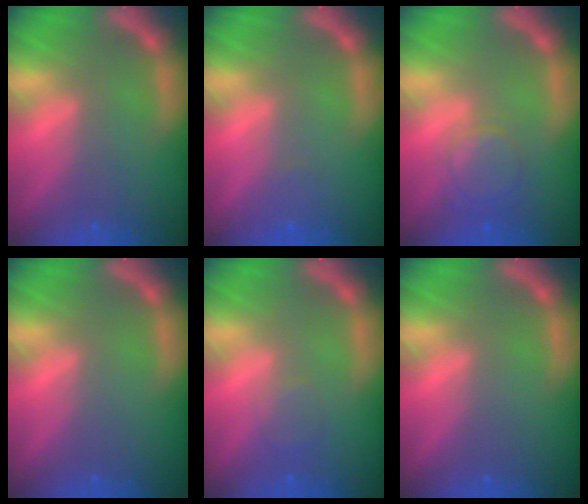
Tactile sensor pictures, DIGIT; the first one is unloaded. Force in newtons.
{"total": 1.0}
{"total": 4.0}
{"total": 0.0}
{"total": 1.5}
{"total": 0.0}